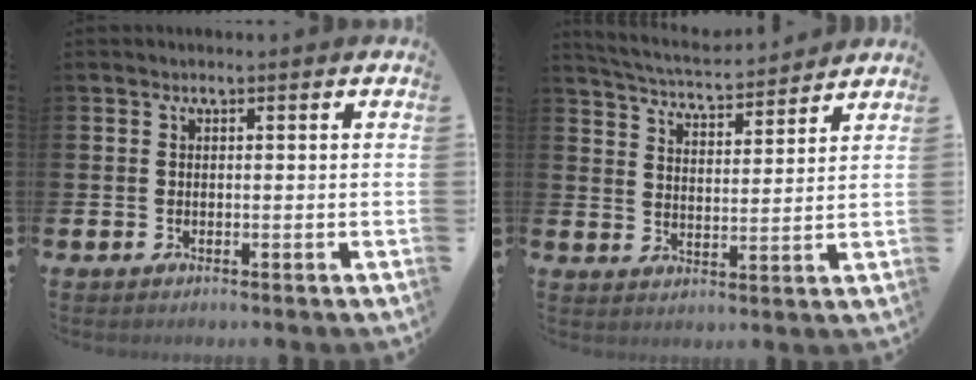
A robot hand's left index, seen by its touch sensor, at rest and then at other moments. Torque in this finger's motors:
{"motor_torque": [0.86, -1.28, 0.13, 0.03]}